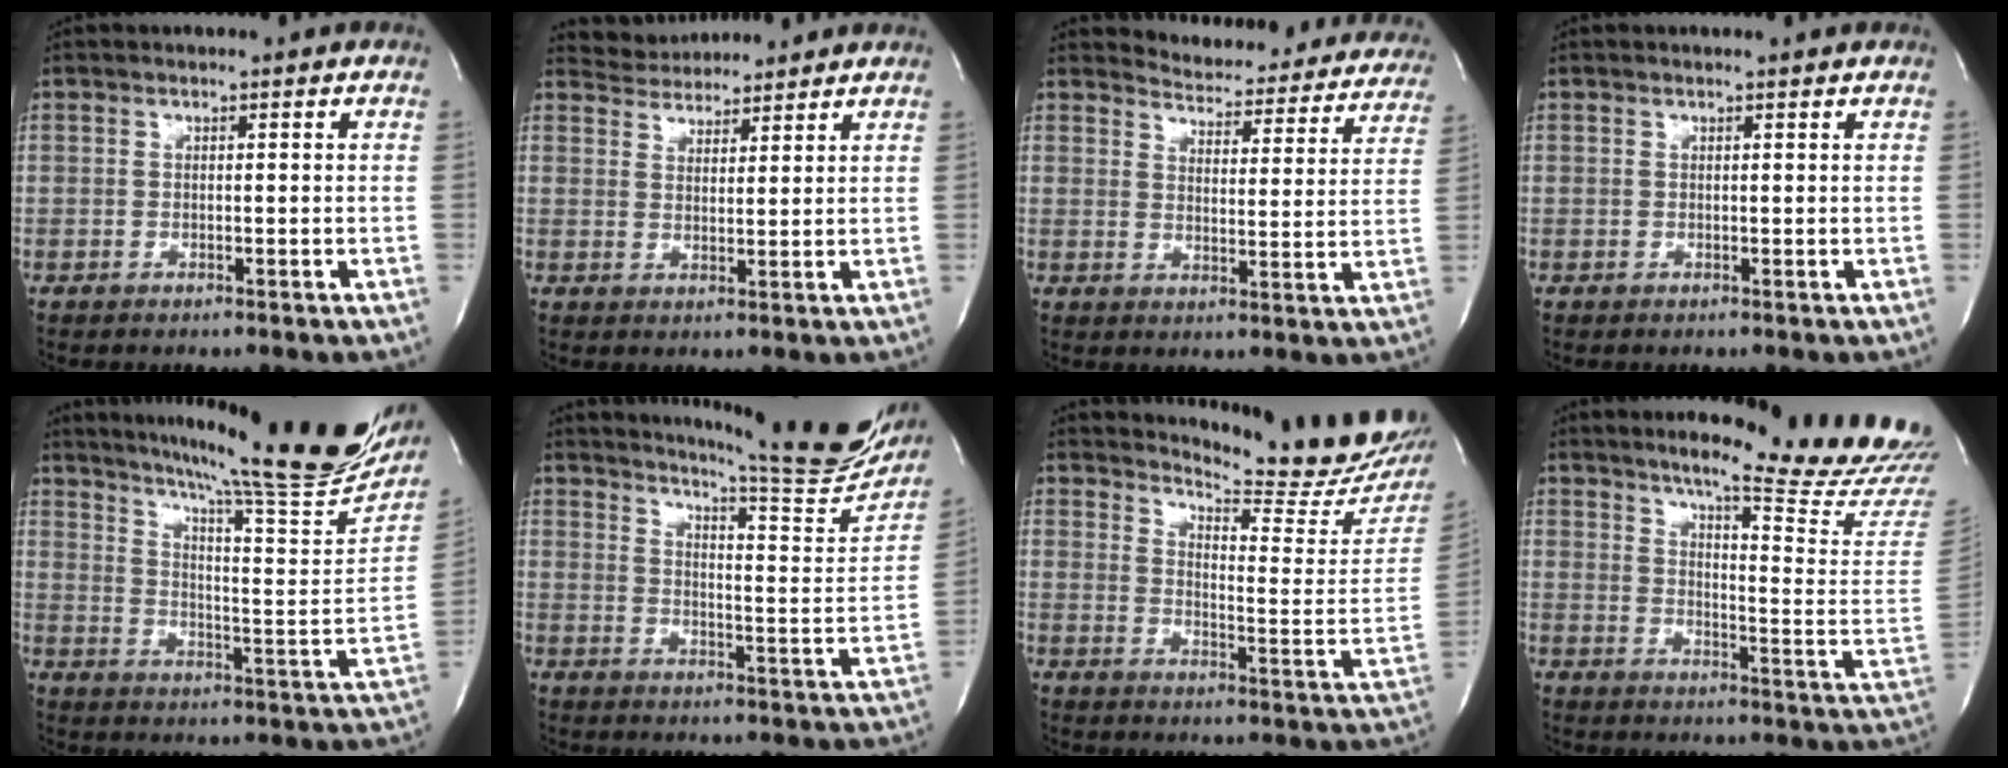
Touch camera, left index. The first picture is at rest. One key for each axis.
{"total": 6.1, "fx": 5.9, "fy": 1.2, "fz": 0.2, "tx": -0.007, "ty": 0.022, "tz": 0.092}
{"total": 18.8, "fx": 18.0, "fy": 4.3, "fz": 3.1, "tx": -0.022, "ty": -0.060, "tz": 0.197}
{"total": 1.0, "fx": 1.0, "fy": -0.1, "fz": 0.0, "tx": -0.010, "ty": -0.004, "tz": 0.011}
{"total": 27.0, "fx": 23.1, "fy": 1.4, "fz": 13.9, "tx": -0.216, "ty": -0.068, "tz": 0.300}
{"total": 20.7, "fx": 19.0, "fy": 0.9, "fz": 8.3, "tx": -0.122, "ty": -0.082, "tz": 0.231}
{"total": 18.9, "fx": 18.2, "fy": 1.3, "fz": 5.1, "tx": -0.074, "ty": -0.118, "tz": 0.213}
{"total": 21.7, "fx": 19.4, "fy": -0.4, "fz": 9.8, "tx": -0.140, "ty": -0.115, "tz": 0.234}